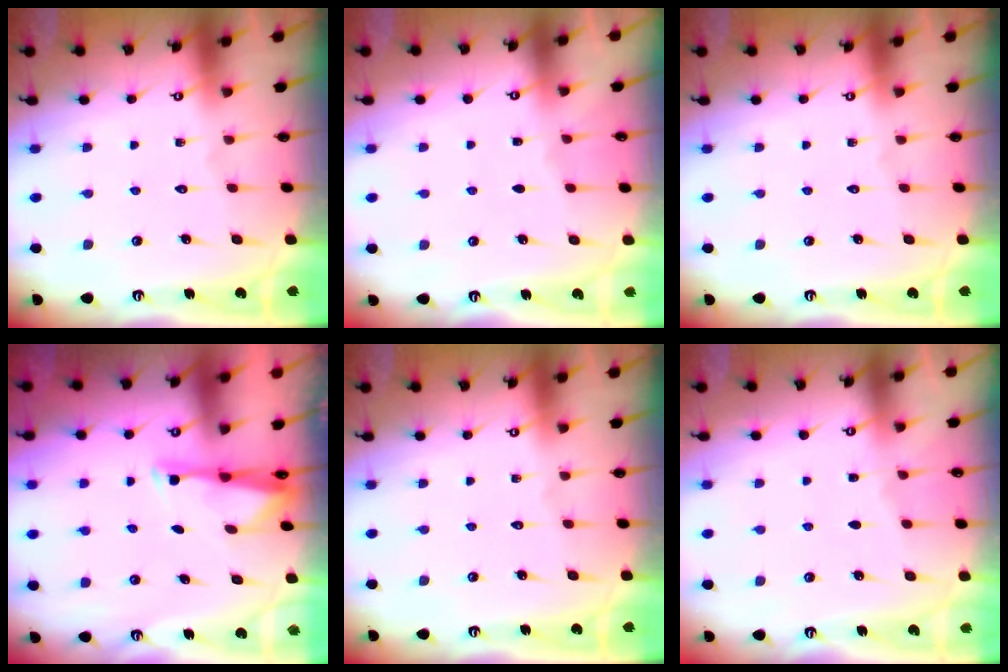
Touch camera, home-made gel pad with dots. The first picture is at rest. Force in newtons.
{"total": 0.0}
{"total": 0.0}
{"total": 2.9, "press": 2.9, "slide": 0.6}
{"total": 0.0}
{"total": 0.5, "press": 0.5, "slide": 0.1}